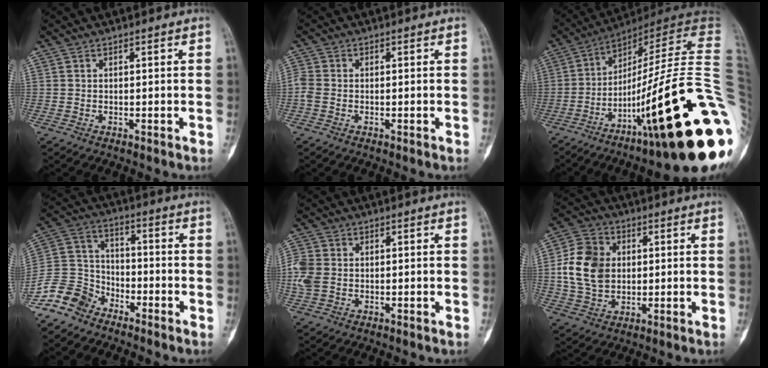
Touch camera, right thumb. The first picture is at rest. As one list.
[{"total": 2.3, "force": [-0.4, 1.6, 1.5], "torque": [-0.046, 0.000, -0.014]}, {"total": 32.7, "force": [-7.8, 5.1, 31.3], "torque": [-0.393, 0.015, -0.126]}, {"total": 10.7, "force": [-8.1, 6.4, 3.0], "torque": [-0.054, 0.057, -0.169]}, {"total": 5.3, "force": [-0.1, 4.0, 3.5], "torque": [-0.098, 0.007, -0.002]}, {"total": 12.4, "force": [1.1, 9.5, 7.8], "torque": [-0.129, 0.007, 0.019]}]